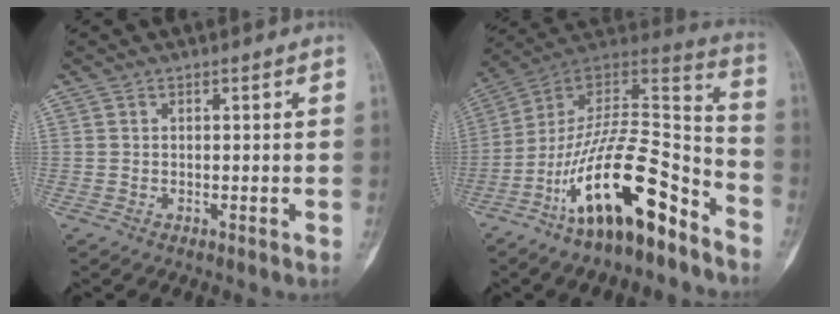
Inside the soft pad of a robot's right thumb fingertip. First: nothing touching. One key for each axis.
{"total": 22.4, "fx": -13.2, "fy": 7.5, "fz": 16.5, "tx": -0.287, "ty": 0.098, "tz": -0.225}